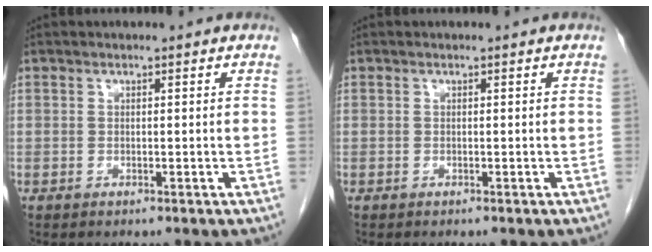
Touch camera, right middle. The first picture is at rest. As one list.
[{"total": 0.0}]